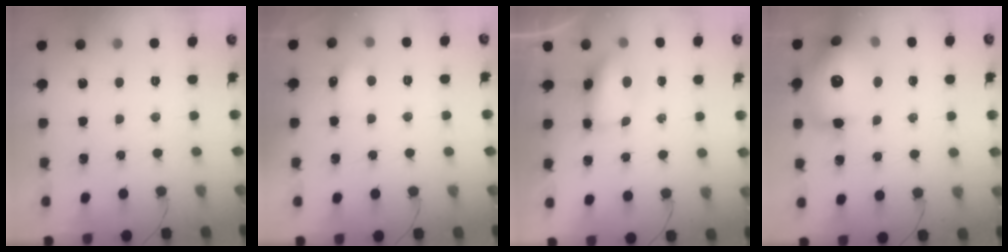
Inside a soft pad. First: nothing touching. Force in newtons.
{"total": 5.4, "press": 5.3, "slide": 1.2}
{"total": 8.5, "press": 7.4, "slide": 4.2}
{"total": 20.7, "press": 20.4, "slide": 3.5}